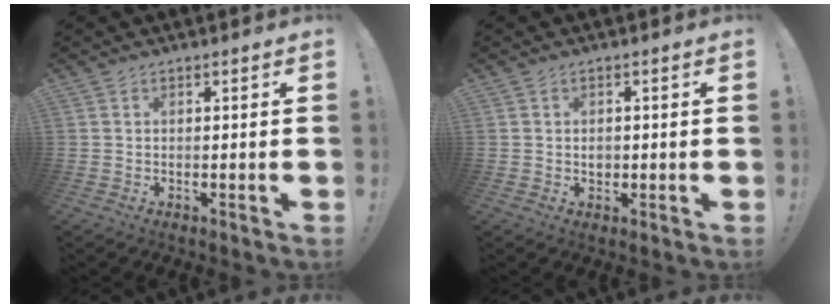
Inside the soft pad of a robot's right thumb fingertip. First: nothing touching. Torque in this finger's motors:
{"motor_torque": [0.22, 0.05, 0.16, -0.21, -0.01]}